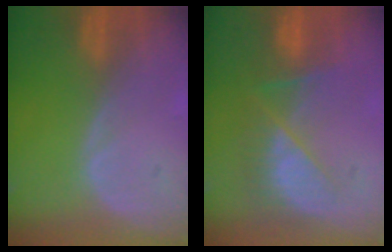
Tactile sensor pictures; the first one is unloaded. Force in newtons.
{"total": 8.0, "press": 7.1, "slide": 3.6}